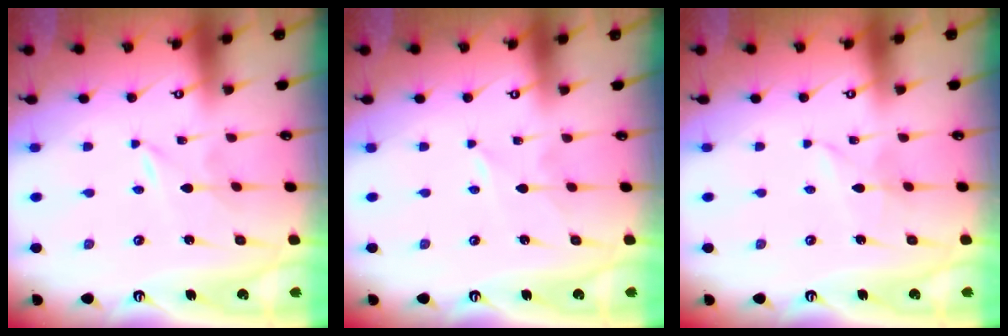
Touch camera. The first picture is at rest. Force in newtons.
{"total": 1.6, "press": 1.5, "slide": 0.2}
{"total": 2.6, "press": 2.6, "slide": 0.3}